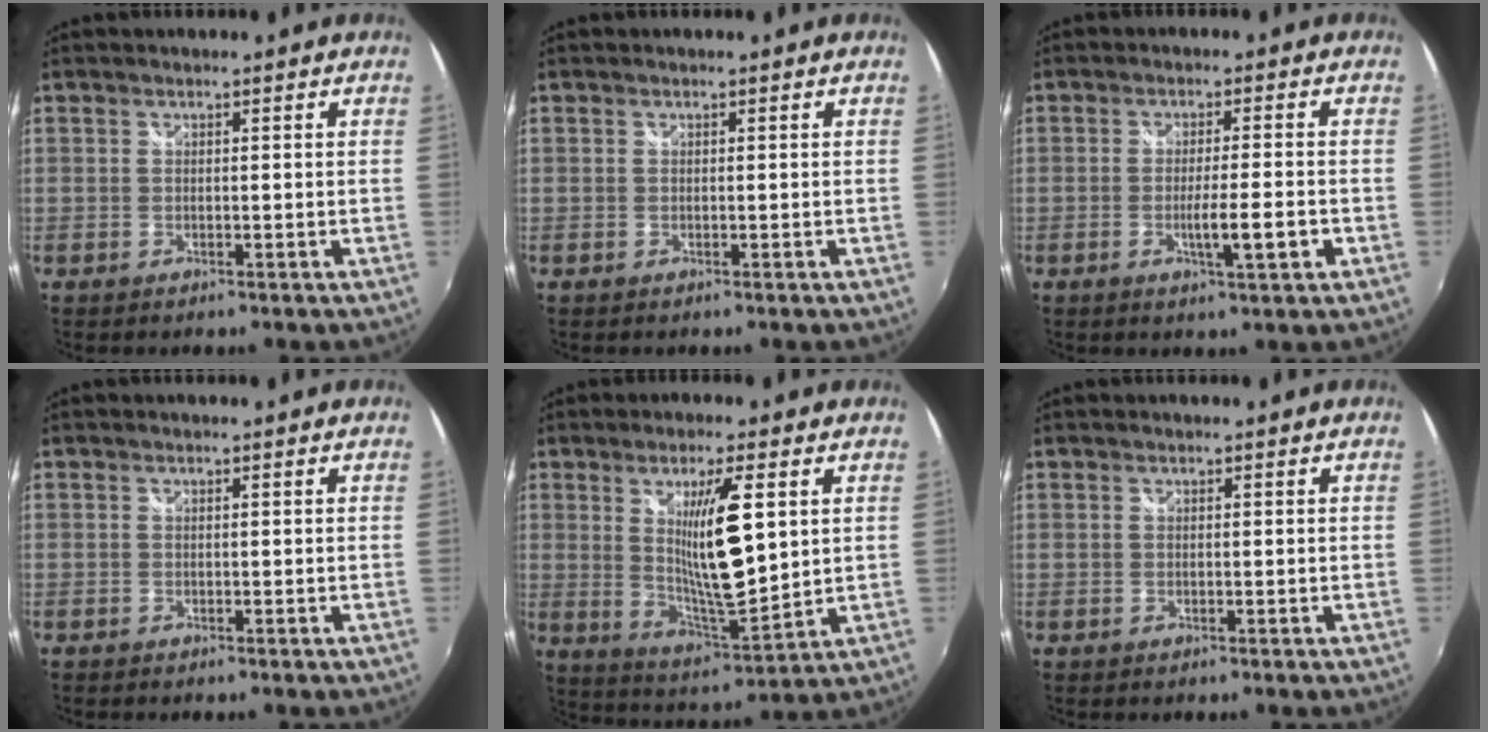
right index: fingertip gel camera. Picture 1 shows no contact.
{"total": 0.0}
{"total": 5.7, "force": [-2.0, 0.0, 5.4], "torque": [-0.088, -0.014, -0.032]}
{"total": 0.0}
{"total": 12.5, "force": [3.0, 2.3, 11.9], "torque": [-0.197, -0.017, 0.062]}
{"total": 0.0}